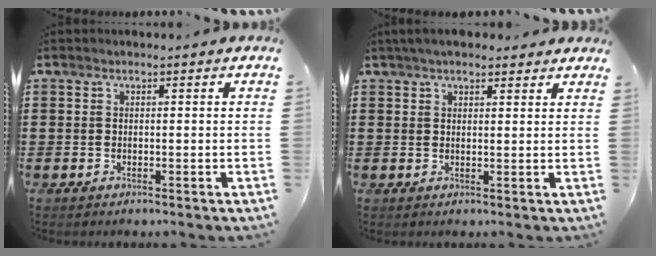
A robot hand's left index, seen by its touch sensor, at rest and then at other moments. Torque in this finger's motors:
{"motor_torque": [2.14, 0.00, 0.28, 0.00]}